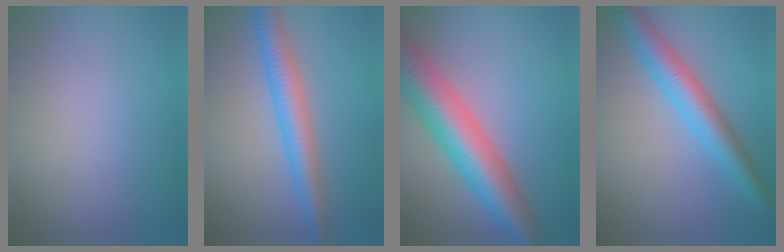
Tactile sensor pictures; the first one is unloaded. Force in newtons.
{"total": 4.2, "press": 4.2, "slide": 0.1}
{"total": 9.5, "press": 9.5, "slide": 0.3}
{"total": 5.1, "press": 5.1, "slide": 0.2}